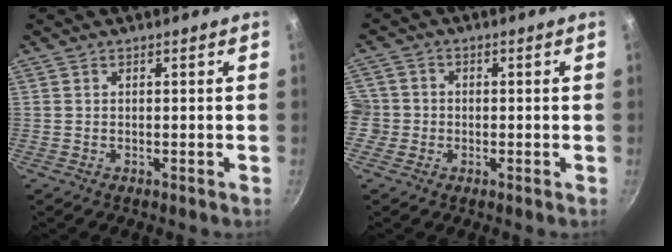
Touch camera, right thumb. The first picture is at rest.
{"total": 5.0, "force": [-1.2, 4.7, 1.3], "torque": [-0.007, 0.014, -0.029]}